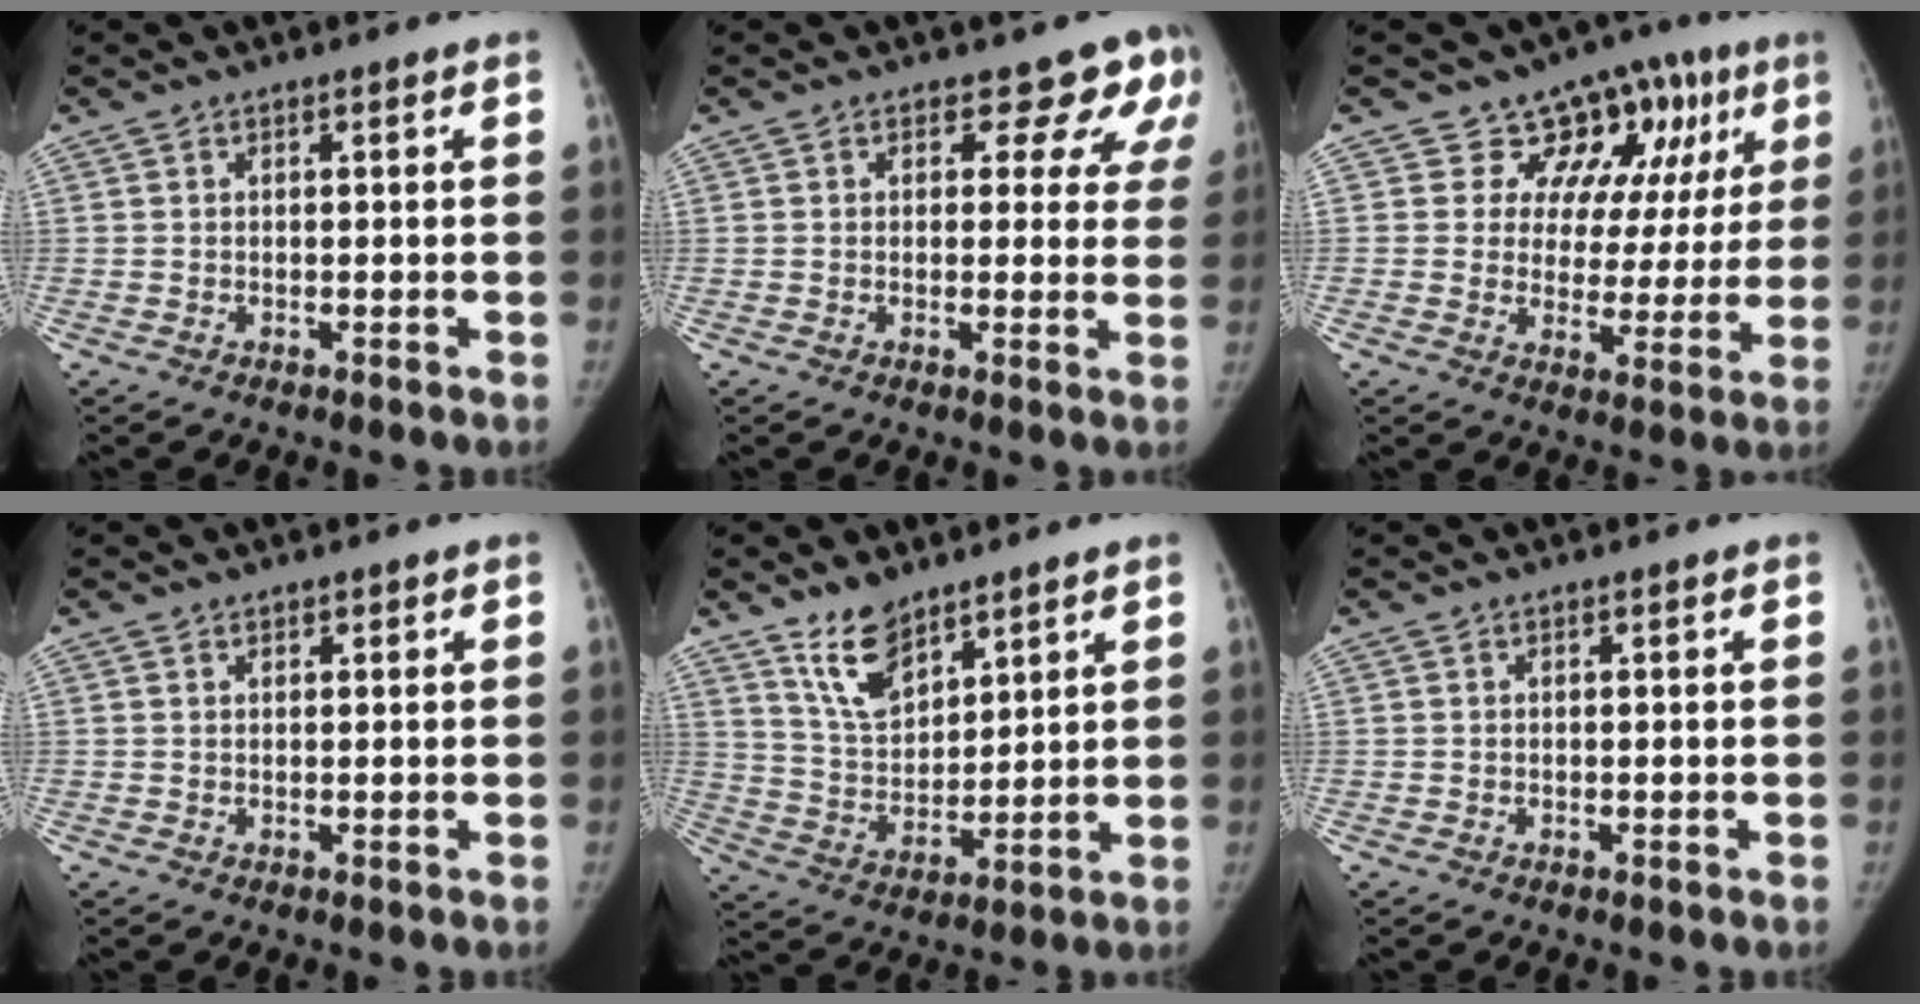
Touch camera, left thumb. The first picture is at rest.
{"total": 8.6, "force": [6.1, 5.0, 3.3], "torque": [0.017, -0.023, 0.049]}
{"total": 13.6, "force": [7.3, 10.3, 5.1], "torque": [0.000, -0.013, 0.086]}
{"total": 0.7, "force": [0.5, 0.5, 0.0], "torque": [0.014, -0.003, 0.005]}
{"total": 9.7, "force": [7.1, 4.6, 4.8], "torque": [-0.061, -0.051, 0.143]}
{"total": 0.0}